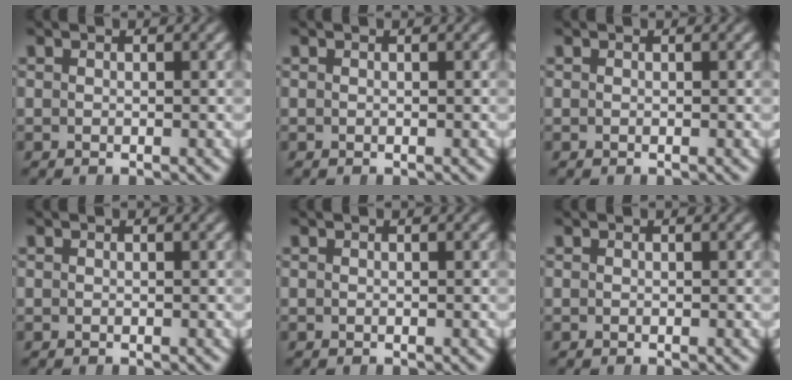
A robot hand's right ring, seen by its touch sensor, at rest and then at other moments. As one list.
[{"total": 0.0}, {"total": 0.0}, {"total": 0.0}, {"total": 0.0}, {"total": 0.0}]